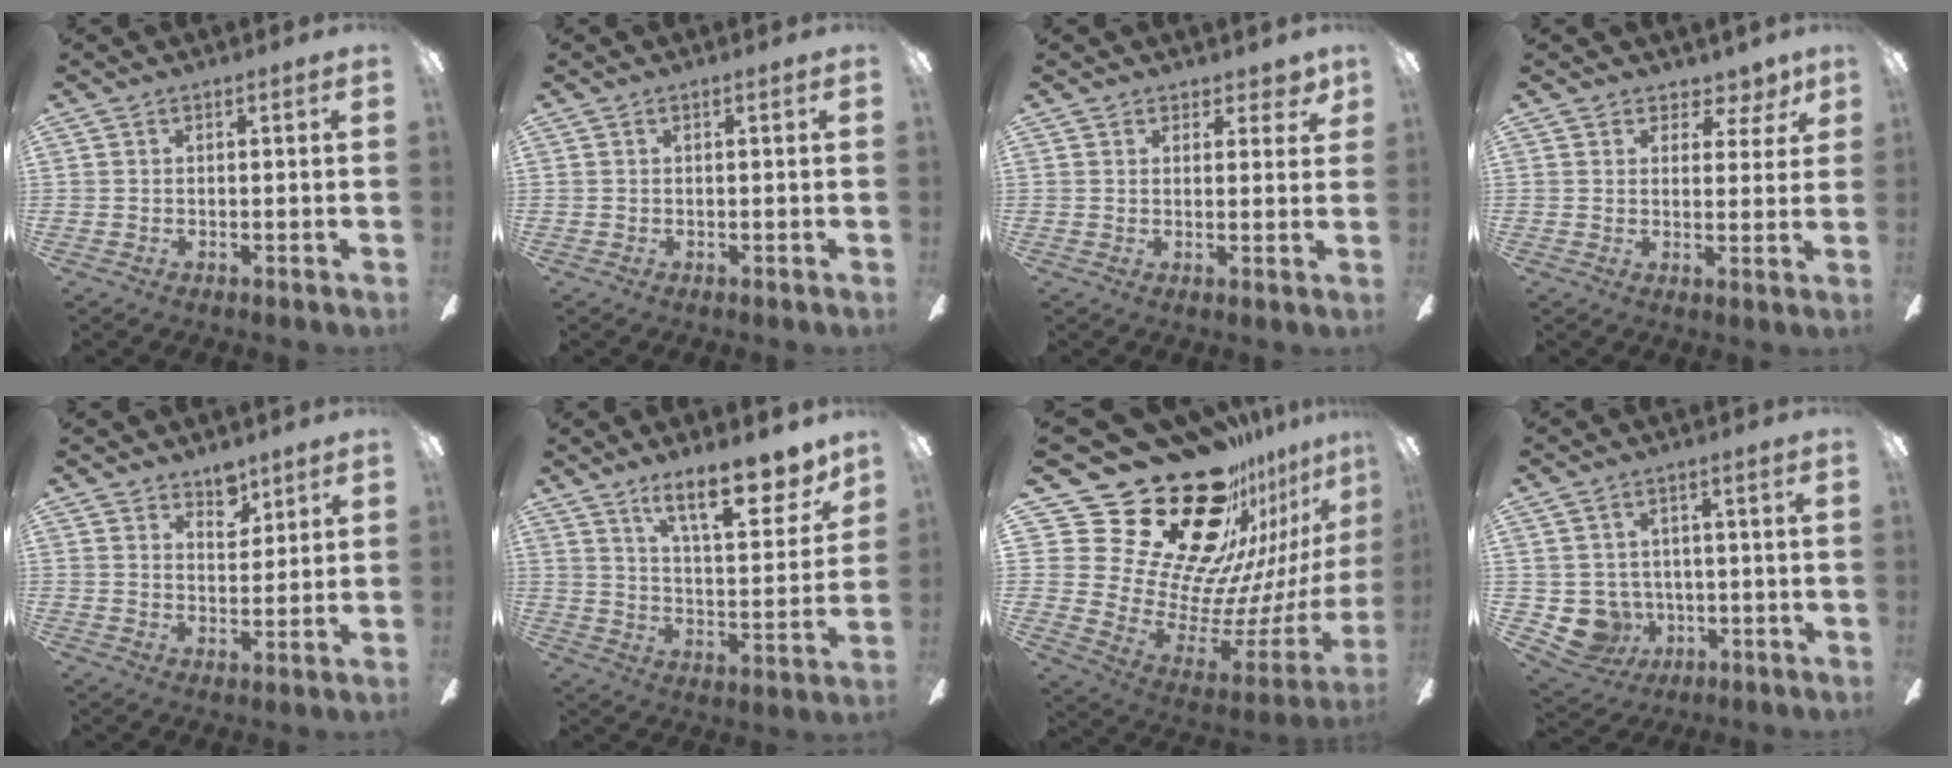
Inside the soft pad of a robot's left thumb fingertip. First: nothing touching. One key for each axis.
{"total": 0.0}
{"total": 3.4, "fx": 2.5, "fy": 1.9, "fz": 1.2, "tx": 0.005, "ty": -0.013, "tz": 0.042}
{"total": 5.0, "fx": 3.4, "fy": 3.2, "fz": 1.7, "tx": -0.015, "ty": -0.018, "tz": 0.058}
{"total": 5.4, "fx": 4.4, "fy": 2.5, "fz": 1.8, "tx": -0.014, "ty": -0.025, "tz": 0.078}
{"total": 16.5, "fx": 11.9, "fy": 5.1, "fz": 10.1, "tx": -0.142, "ty": -0.078, "tz": 0.195}
{"total": 35.3, "fx": 21.5, "fy": 19.8, "fz": 19.8, "tx": -0.312, "ty": -0.199, "tz": 0.450}
{"total": 7.3, "fx": -1.1, "fy": 6.9, "fz": 2.2, "tx": -0.079, "ty": 0.003, "tz": -0.016}